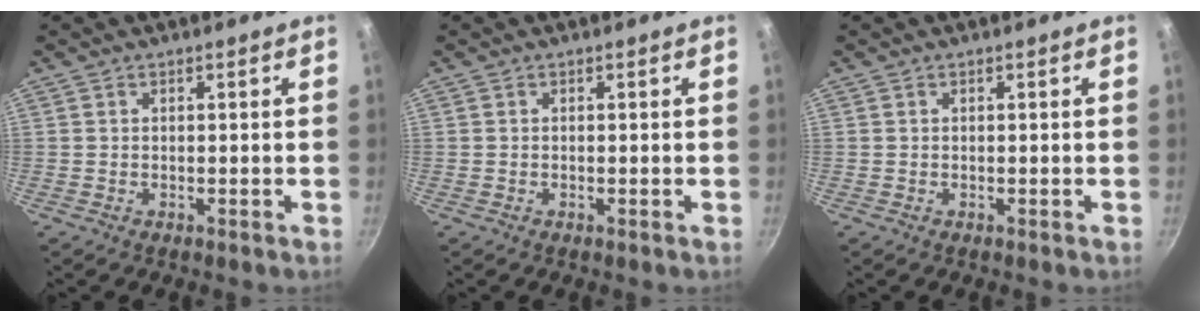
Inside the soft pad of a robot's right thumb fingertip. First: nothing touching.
{"total": 0.0}
{"total": 0.0}